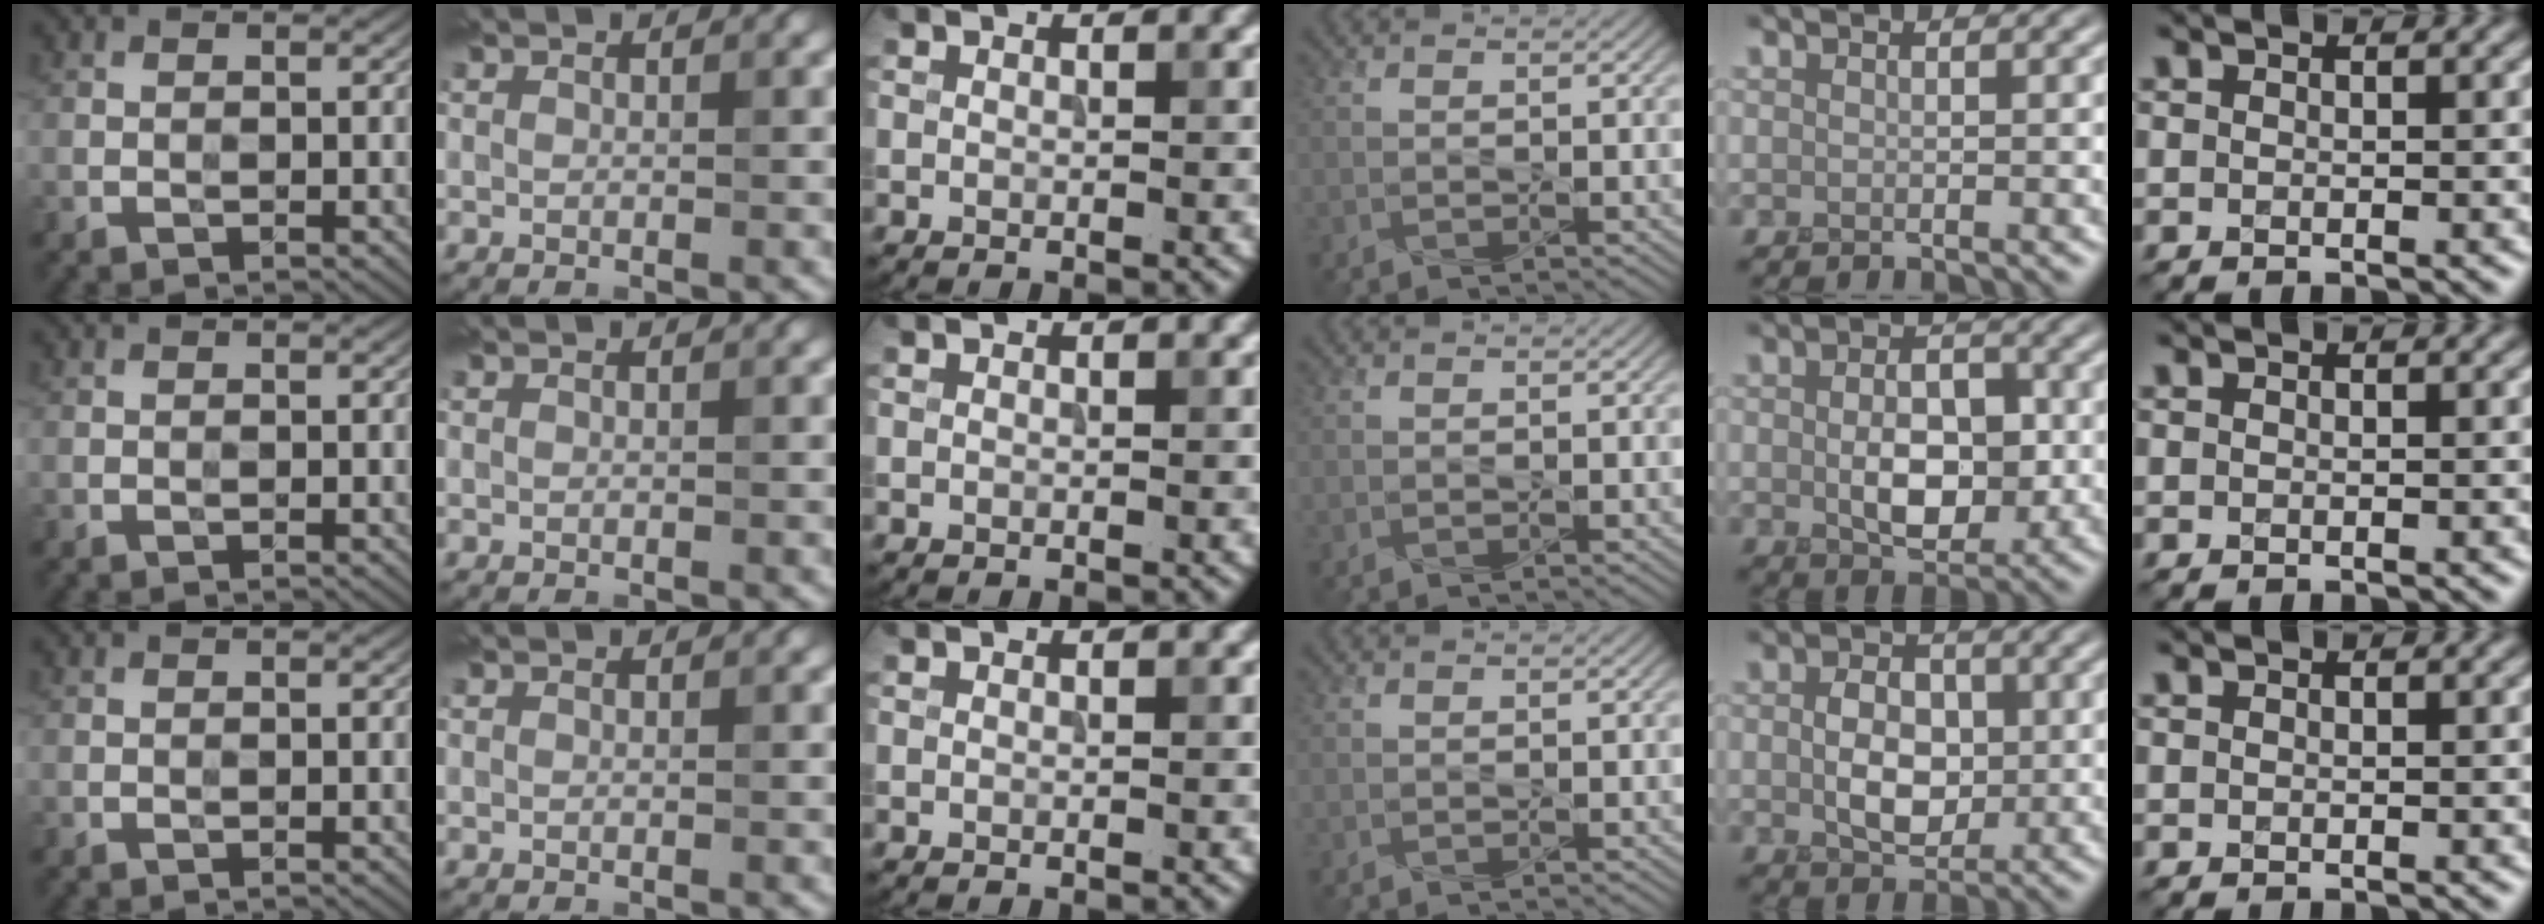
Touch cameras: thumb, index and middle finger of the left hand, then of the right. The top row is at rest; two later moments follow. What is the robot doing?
{"motion": "press", "object": "joystick"}